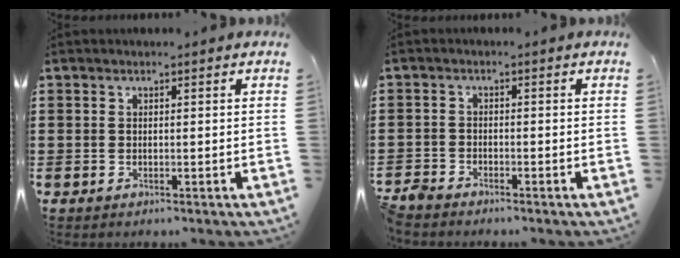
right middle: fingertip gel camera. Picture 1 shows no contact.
{"total": 2.2, "force": [-2.2, 0.3, 0.2], "torque": [-0.021, -0.003, -0.051]}